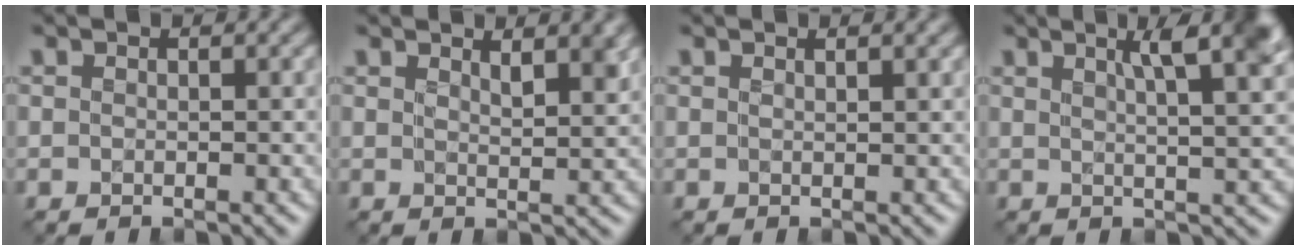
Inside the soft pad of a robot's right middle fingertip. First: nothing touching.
{"total": 2.6, "force": [1.8, 0.7, 1.8], "torque": [-0.025, -0.005, 0.031]}
{"total": 1.2, "force": [1.0, 0.3, 0.7], "torque": [-0.009, 0.000, 0.012]}
{"total": 6.9, "force": [3.3, 2.0, 5.7], "torque": [-0.048, 0.024, 0.038]}